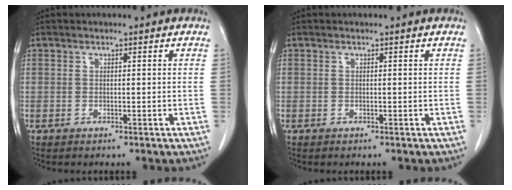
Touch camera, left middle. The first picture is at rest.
{"total": 0.0}